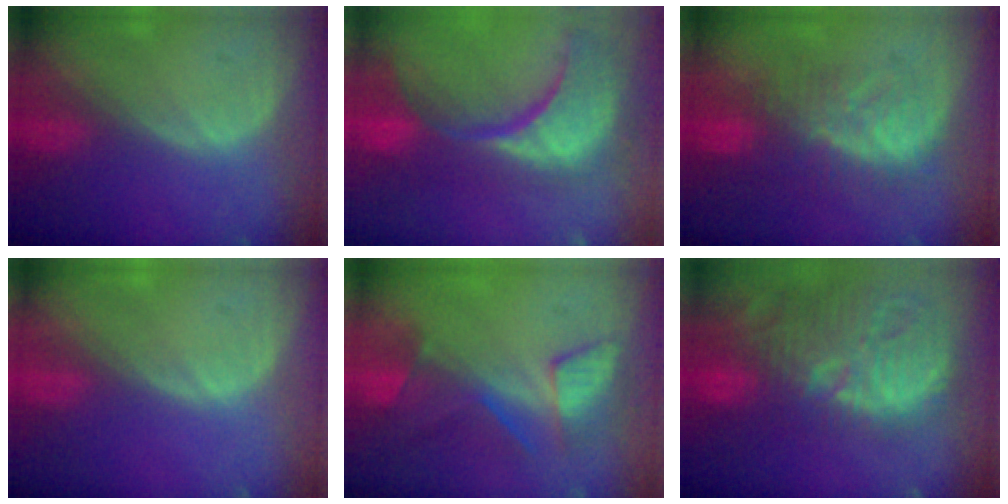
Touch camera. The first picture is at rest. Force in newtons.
{"total": 15.1, "press": 12.0, "slide": 9.1}
{"total": 8.4, "press": 8.2, "slide": 1.9}
{"total": 0.0}
{"total": 7.5, "press": 6.9, "slide": 3.0}
{"total": 15.2, "press": 13.3, "slide": 7.4}